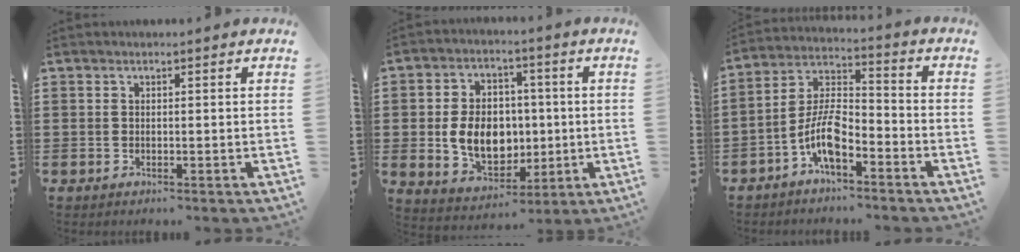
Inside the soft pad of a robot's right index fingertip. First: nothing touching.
{"total": 9.8, "force": [-0.4, 7.3, 6.5], "torque": [-0.127, 0.008, -0.009]}
{"total": 7.9, "force": [-4.4, 3.0, 5.9], "torque": [-0.134, 0.001, -0.087]}